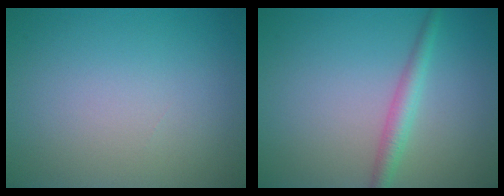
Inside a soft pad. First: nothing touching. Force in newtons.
{"total": 2.3, "press": 2.3, "slide": 0.0}